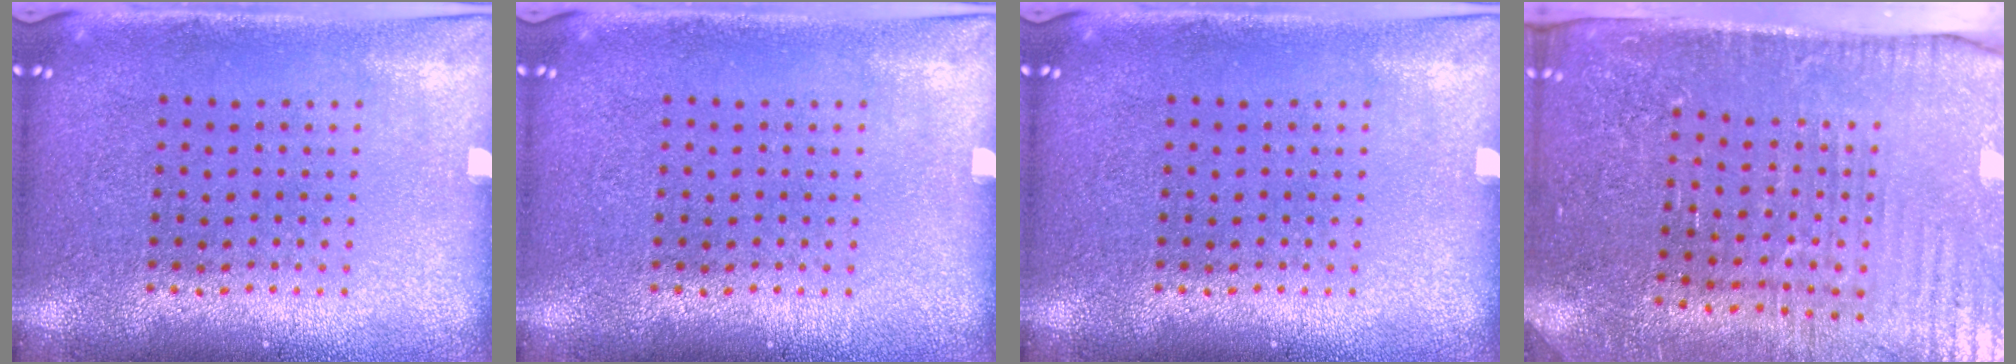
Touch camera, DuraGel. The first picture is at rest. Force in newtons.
{"total": 0.0}
{"total": 0.0}
{"total": 3.7, "press": 3.5, "slide": 1.2}